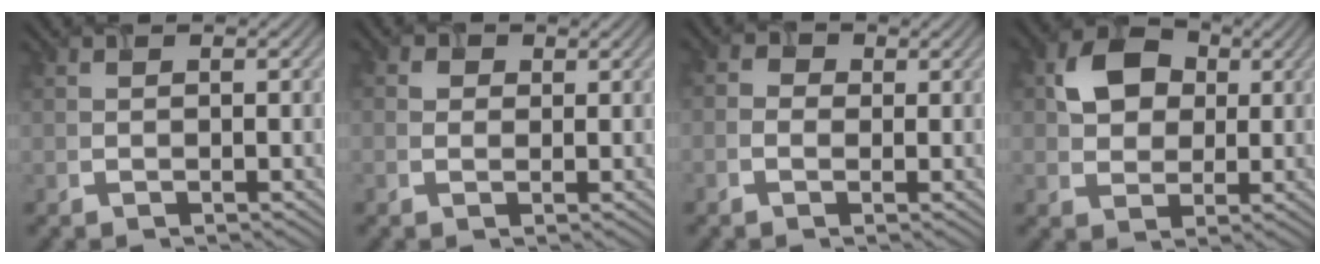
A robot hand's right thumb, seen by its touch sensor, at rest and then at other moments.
{"total": 1.4, "force": [0.5, 1.2, 0.3], "torque": [-0.002, -0.007, 0.002]}
{"total": 1.5, "force": [-0.3, 1.3, 0.5], "torque": [-0.009, -0.002, -0.014]}
{"total": 6.3, "force": [1.5, 5.1, 3.3], "torque": [-0.070, 0.006, 0.017]}